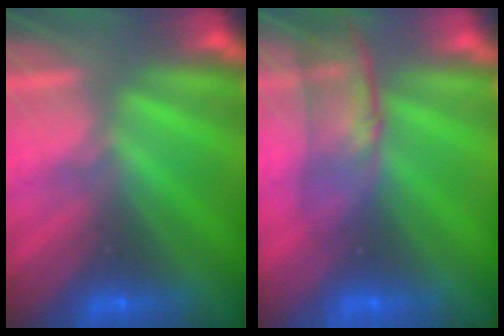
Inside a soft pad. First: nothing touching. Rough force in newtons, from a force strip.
{"total": 3.0}